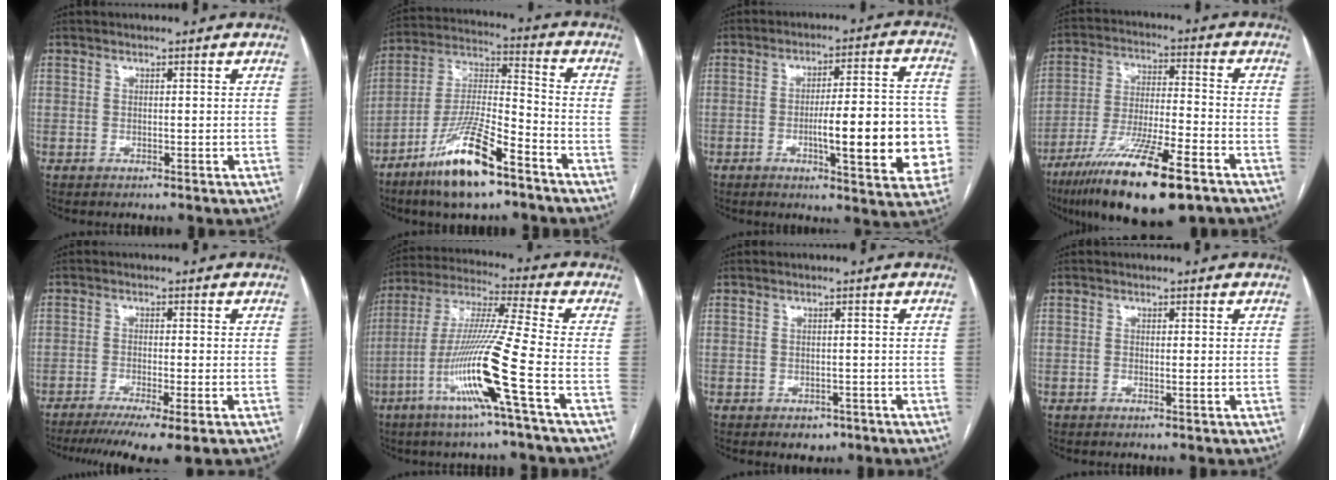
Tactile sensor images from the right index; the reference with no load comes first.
{"total": 14.8, "force": [-9.3, 2.7, 11.2], "torque": [-0.224, -0.010, -0.172]}
{"total": 16.8, "force": [-3.5, 3.3, 16.1], "torque": [-0.169, 0.025, -0.035]}
{"total": 18.9, "force": [-12.0, 2.9, 14.3], "torque": [-0.251, -0.040, -0.210]}
{"total": 10.6, "force": [-7.6, 0.6, 7.3], "torque": [-0.109, -0.020, -0.118]}
{"total": 15.5, "force": [-6.0, -1.8, 14.2], "torque": [-0.283, -0.012, -0.117]}
{"total": 2.6, "force": [-1.6, 1.8, 1.1], "torque": [-0.009, 0.003, -0.012]}
{"total": 0.6, "force": [0.0, 0.1, 0.6], "torque": [-0.007, 0.002, 0.002]}